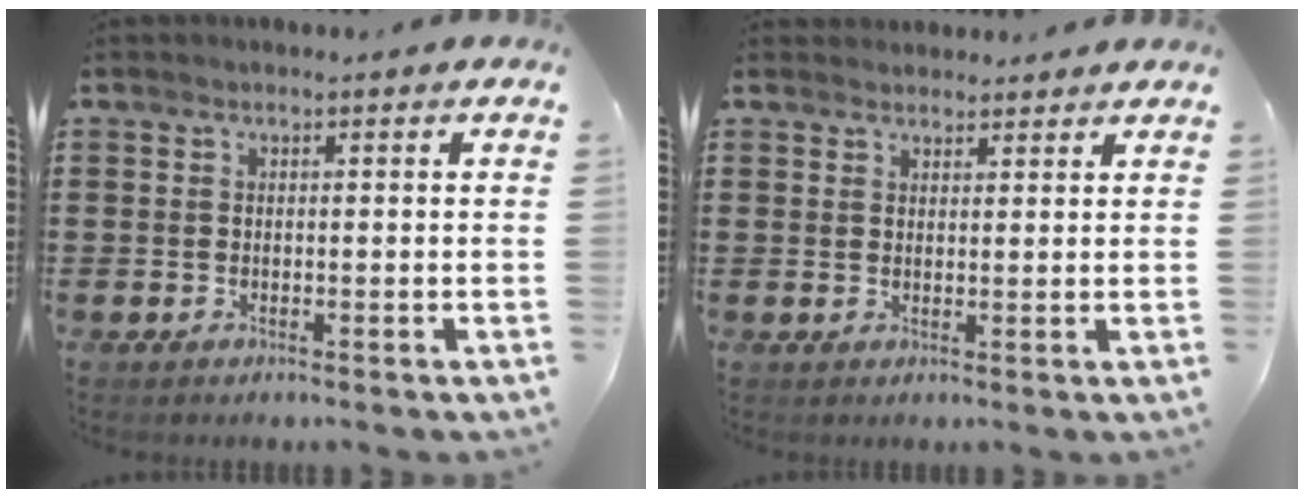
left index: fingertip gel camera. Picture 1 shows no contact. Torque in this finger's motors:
{"motor_torque": [1.27, -0.87, 0.27, 0.01]}